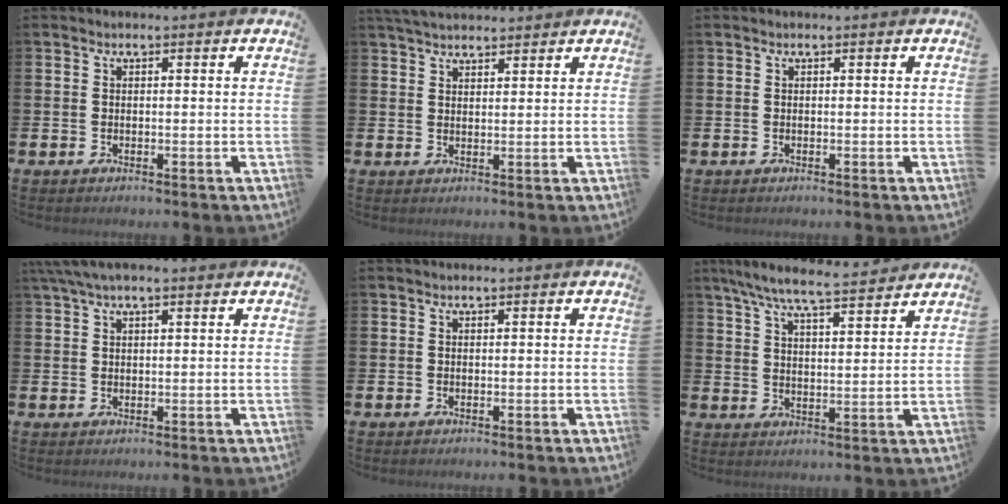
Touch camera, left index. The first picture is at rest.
{"total": 3.7, "force": [3.5, 0.9, 0.7], "torque": [-0.016, -0.012, 0.065]}
{"total": 0.0}
{"total": 3.7, "force": [2.7, 1.0, 2.5], "torque": [-0.046, -0.002, 0.046]}
{"total": 0.0}
{"total": 7.8, "force": [7.3, 0.6, 2.9], "torque": [-0.073, -0.042, 0.127]}